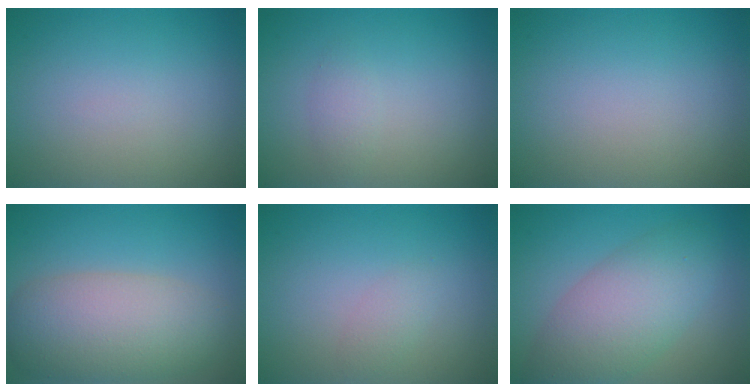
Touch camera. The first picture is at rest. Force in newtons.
{"total": 1.1, "press": 1.1, "slide": 0.0}
{"total": 0.0}
{"total": 7.5, "press": 7.5, "slide": 0.3}
{"total": 1.1, "press": 1.1, "slide": 0.1}
{"total": 6.4, "press": 6.4, "slide": 0.2}